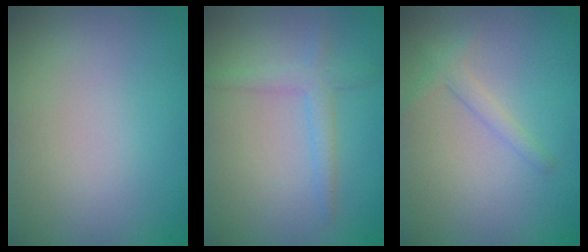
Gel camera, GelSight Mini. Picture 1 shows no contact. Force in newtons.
{"total": 2.1, "press": 2.1, "slide": 0.0}
{"total": 1.4, "press": 1.4, "slide": 0.0}